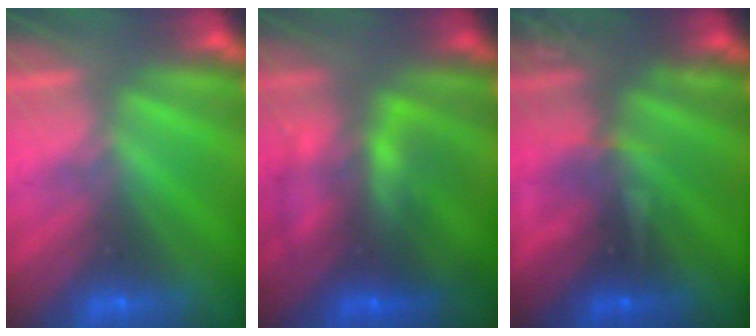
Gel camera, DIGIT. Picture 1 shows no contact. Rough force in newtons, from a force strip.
{"total": 5.7}
{"total": 3.2}